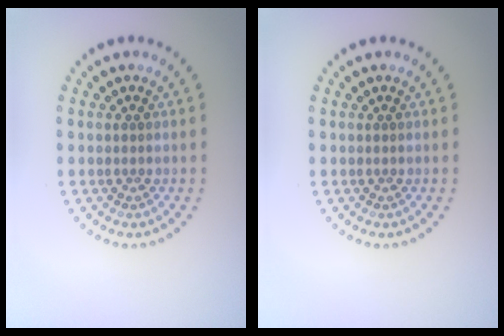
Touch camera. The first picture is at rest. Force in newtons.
{"total": 0.0}